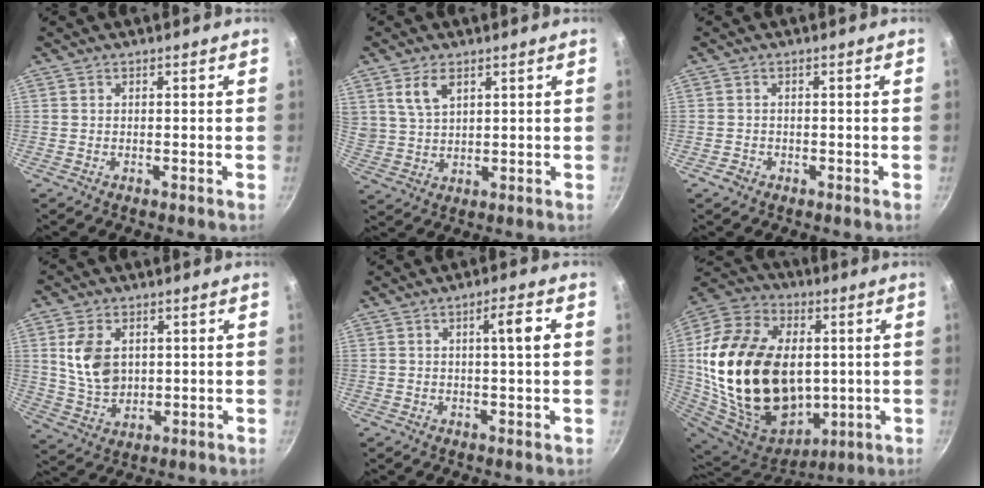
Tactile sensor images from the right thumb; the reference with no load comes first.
{"total": 6.2, "force": [3.2, 3.6, 4.0], "torque": [-0.065, -0.012, 0.070]}
{"total": 1.6, "force": [-0.8, 1.3, 0.5], "torque": [-0.006, 0.009, -0.011]}
{"total": 9.8, "force": [2.1, 6.9, 6.6], "torque": [-0.108, -0.017, 0.049]}
{"total": 5.0, "force": [0.8, 0.6, 4.9], "torque": [-0.075, 0.005, 0.012]}
{"total": 33.8, "force": [2.0, 22.6, 25.0], "torque": [-0.464, 0.001, 0.046]}